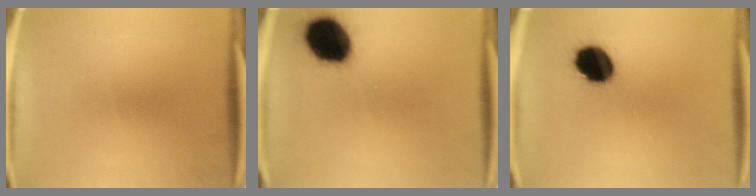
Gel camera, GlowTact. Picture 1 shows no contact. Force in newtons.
{"total": 15.8}
{"total": 11.7}